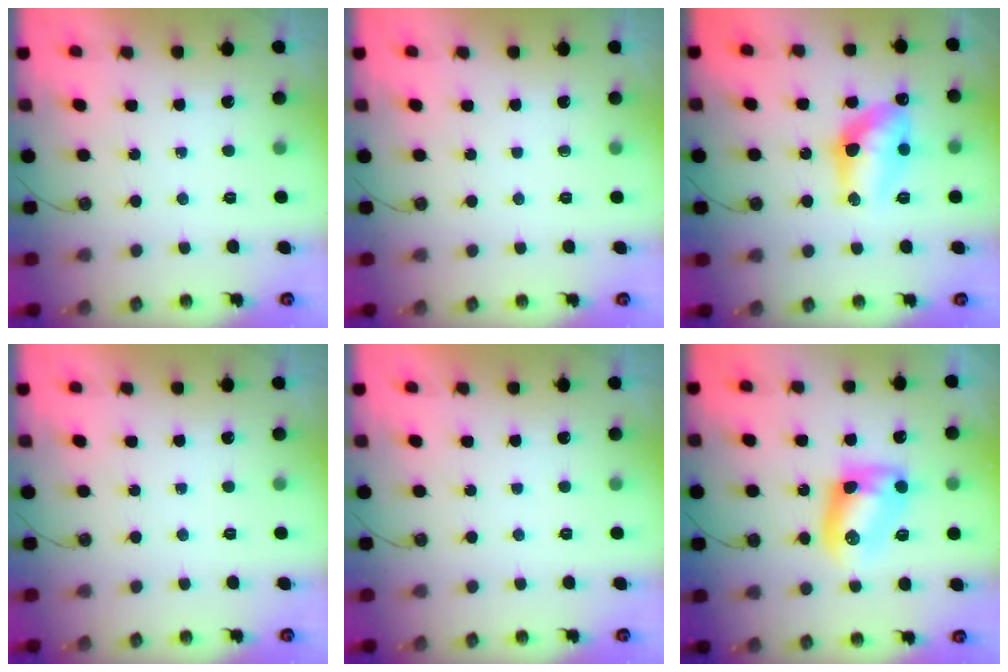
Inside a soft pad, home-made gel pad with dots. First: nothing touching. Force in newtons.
{"total": 0.0}
{"total": 13.2, "press": 13.2, "slide": 1.0}
{"total": 0.0}
{"total": 0.0}
{"total": 9.2, "press": 9.2, "slide": 0.4}